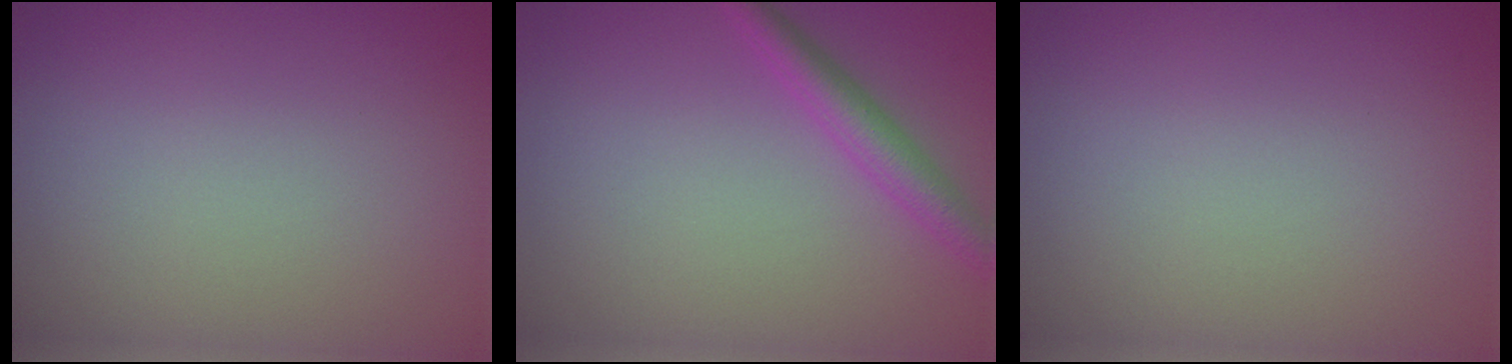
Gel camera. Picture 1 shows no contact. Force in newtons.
{"total": 2.7, "press": 2.7, "slide": 0.0}
{"total": 0.0}